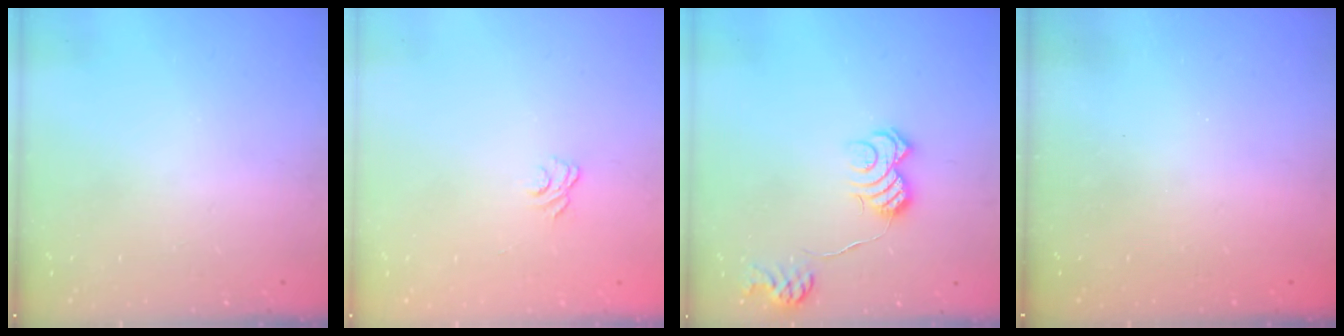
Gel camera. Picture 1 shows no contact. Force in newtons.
{"total": 3.1, "press": 2.8, "slide": 1.3}
{"total": 11.1, "press": 11.0, "slide": 1.0}
{"total": 2.4, "press": 2.3, "slide": 0.8}